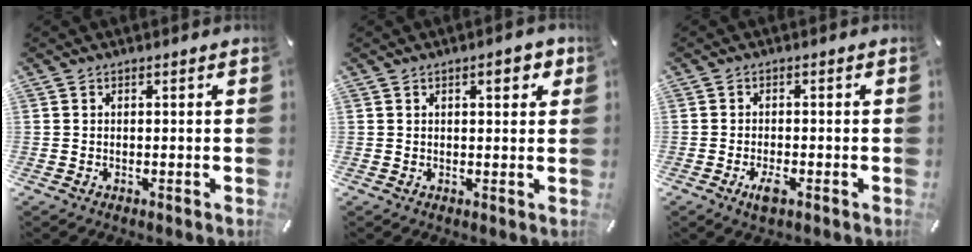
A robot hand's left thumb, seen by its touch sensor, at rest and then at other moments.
{"total": 4.0, "force": [2.0, 1.5, 3.2], "torque": [-0.042, -0.004, 0.028]}
{"total": 3.2, "force": [-1.5, 1.4, 2.5], "torque": [-0.053, 0.001, -0.029]}